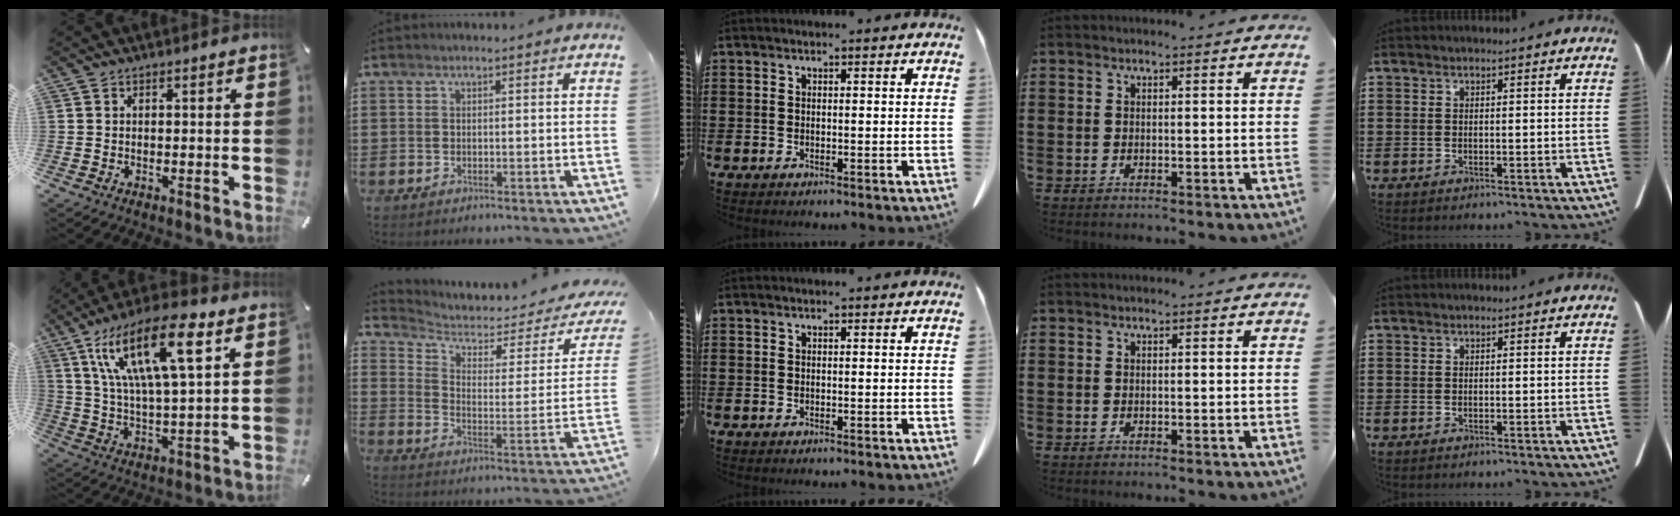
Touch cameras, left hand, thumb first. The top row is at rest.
{"thumb": {"total": 20.2, "force": [10.1, 6.7, 16.1], "torque": [-0.309, -0.030, 0.159]}, "index": {"total": 3.7, "force": [3.0, 1.5, 1.7], "torque": [-0.053, -0.023, 0.049]}}